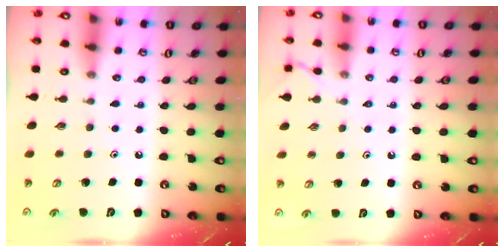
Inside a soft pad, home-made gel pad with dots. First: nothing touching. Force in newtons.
{"total": 2.9, "press": 2.8, "slide": 0.6}